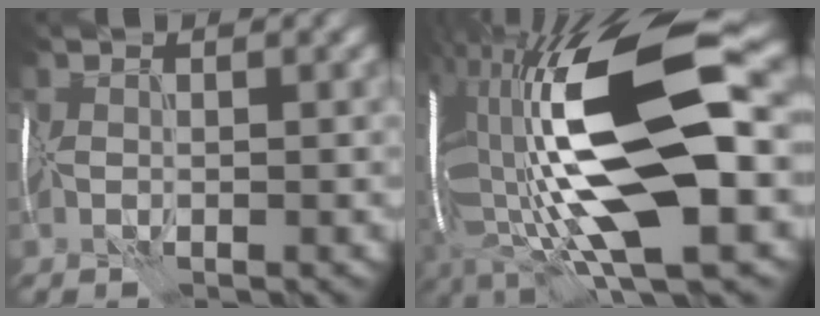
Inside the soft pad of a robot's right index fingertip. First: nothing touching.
{"total": 19.3, "force": [0.9, 7.6, 17.7], "torque": [-0.341, 0.009, 0.013]}